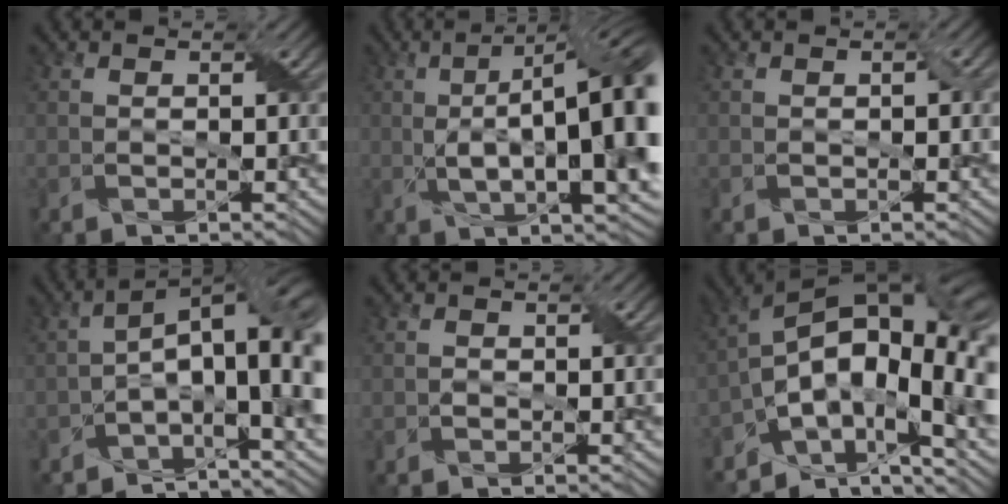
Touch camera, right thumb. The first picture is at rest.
{"total": 17.1, "force": [1.0, 5.7, 16.1], "torque": [-0.227, 0.015, 0.013]}
{"total": 1.1, "force": [0.0, 0.5, 0.9], "torque": [-0.015, 0.002, 0.001]}
{"total": 11.4, "force": [-1.5, 4.7, 10.3], "torque": [-0.157, 0.006, -0.029]}
{"total": 0.9, "force": [-0.2, 0.6, 0.7], "torque": [-0.013, 0.000, -0.004]}
{"total": 16.1, "force": [-4.0, 8.0, 13.3], "torque": [-0.214, -0.010, -0.070]}